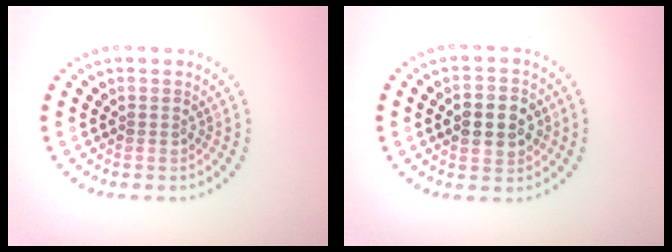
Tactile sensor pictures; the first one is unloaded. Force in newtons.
{"total": 4.2, "press": 4.2, "slide": 0.2}